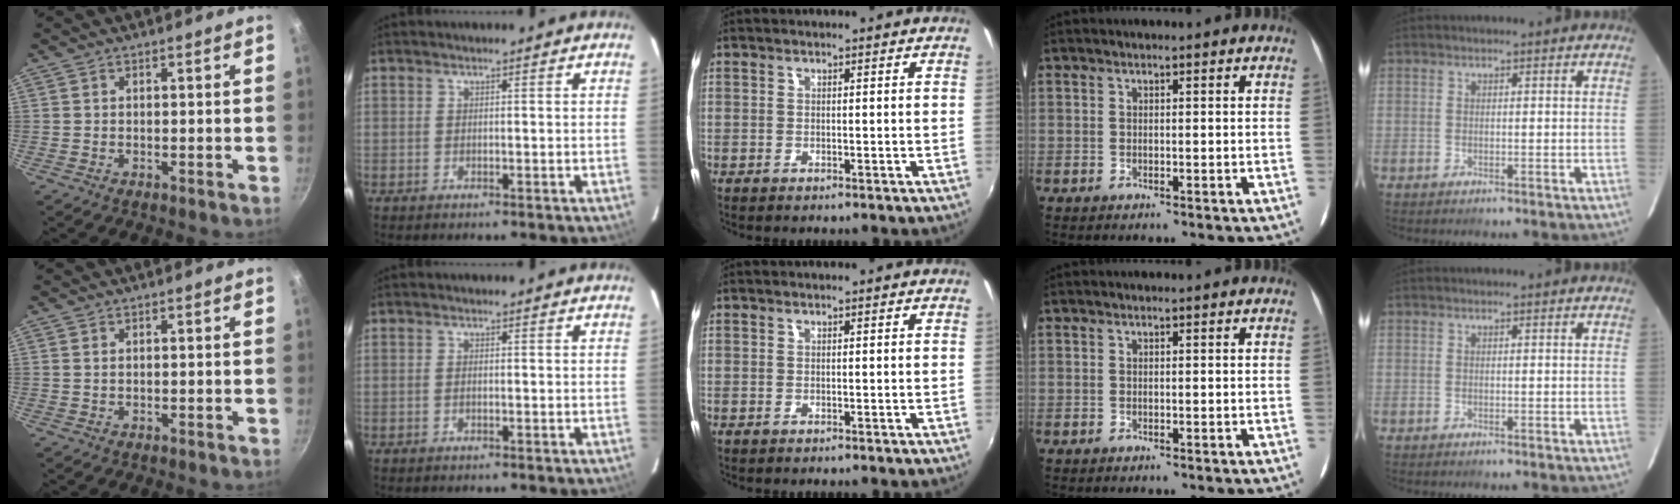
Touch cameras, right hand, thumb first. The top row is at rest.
{"thumb": {"total": 0.6, "force": [0.2, 0.3, 0.4], "torque": [-0.008, 0.000, 0.005]}, "index": {"total": 0.7, "force": [-0.1, 0.3, 0.6], "torque": [-0.013, 0.001, -0.004]}}